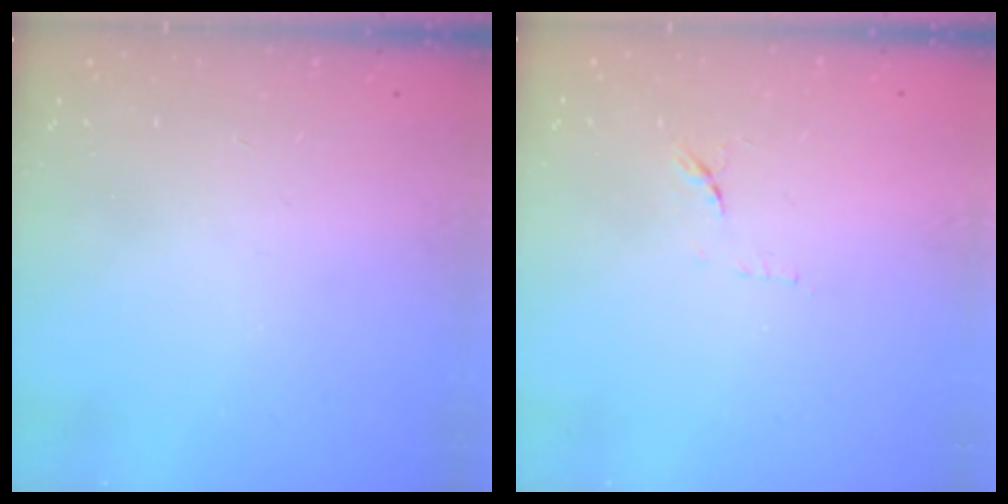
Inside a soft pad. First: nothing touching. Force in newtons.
{"total": 8.0, "press": 7.9, "slide": 0.9}